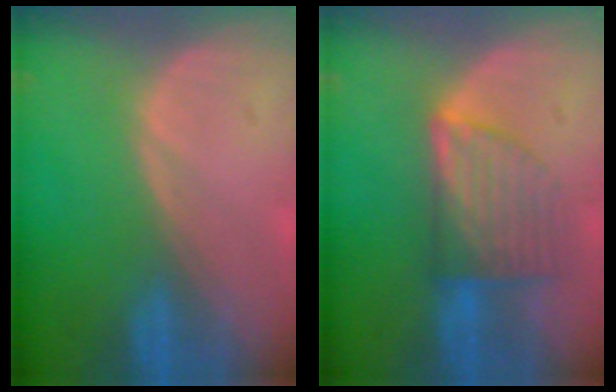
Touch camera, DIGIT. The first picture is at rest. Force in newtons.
{"total": 7.3, "press": 6.4, "slide": 3.5}